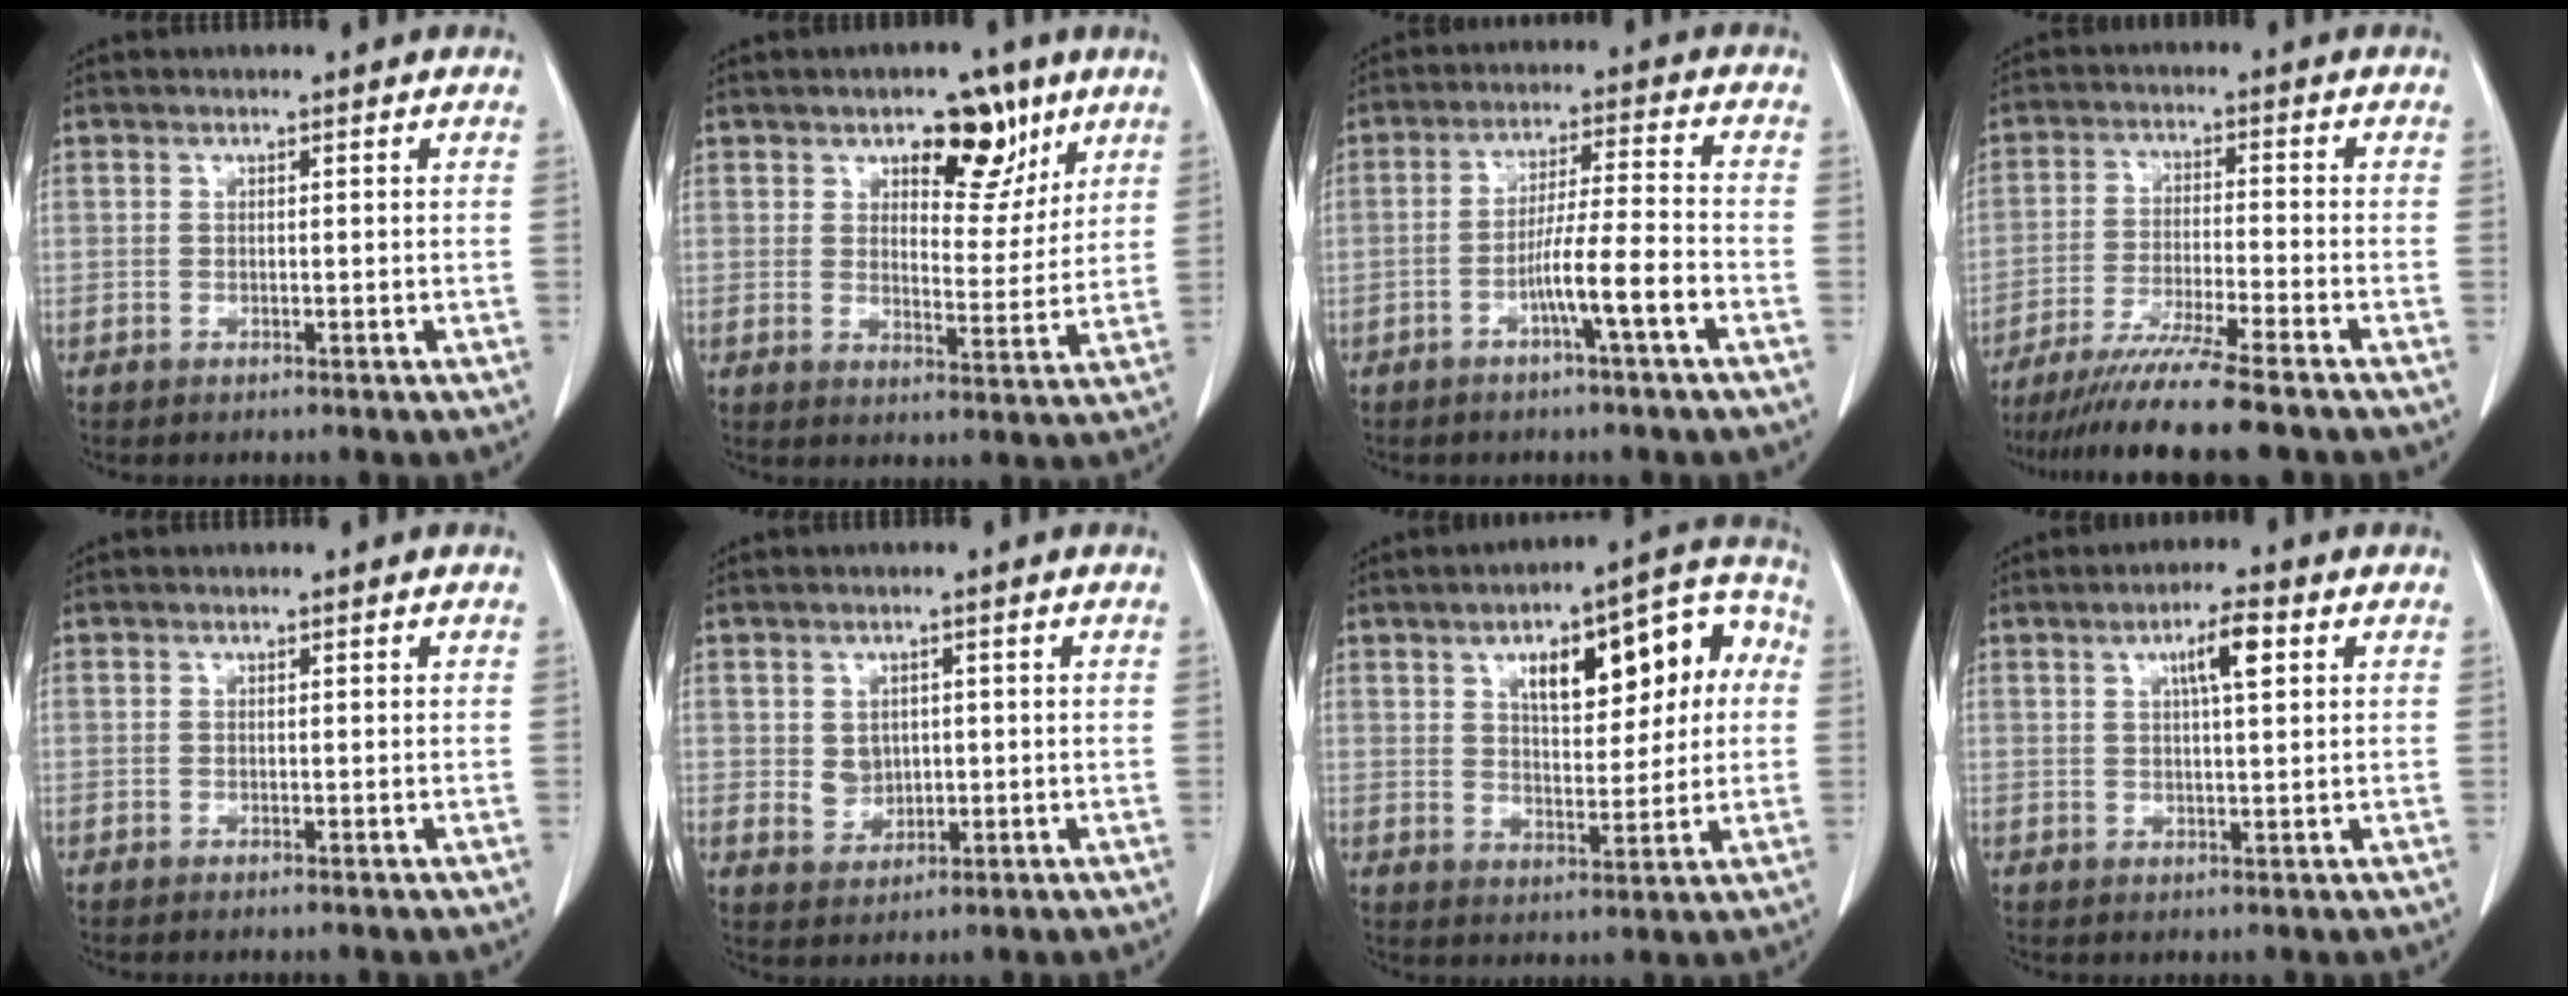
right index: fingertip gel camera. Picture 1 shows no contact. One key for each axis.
{"total": 8.5, "fx": 5.0, "fy": 4.3, "fz": 5.4, "tx": -0.063, "ty": 0.001, "tz": 0.073}
{"total": 7.5, "fx": -3.4, "fy": -0.6, "fz": 6.7, "tx": -0.119, "ty": 0.009, "tz": -0.059}
{"total": 11.6, "fx": -9.6, "fy": -1.1, "fz": 6.5, "tx": -0.100, "ty": -0.035, "tz": -0.157}
{"total": 0.0}
{"total": 3.5, "fx": 0.4, "fy": 2.9, "fz": 1.9, "tx": -0.029, "ty": 0.002, "tz": 0.019}
{"total": 14.8, "fx": 4.0, "fy": 6.0, "fz": 13.0, "tx": -0.163, "ty": 0.044, "tz": 0.058}
{"total": 4.9, "fx": 1.9, "fy": 0.7, "fz": 4.5, "tx": -0.079, "ty": 0.006, "tz": 0.033}